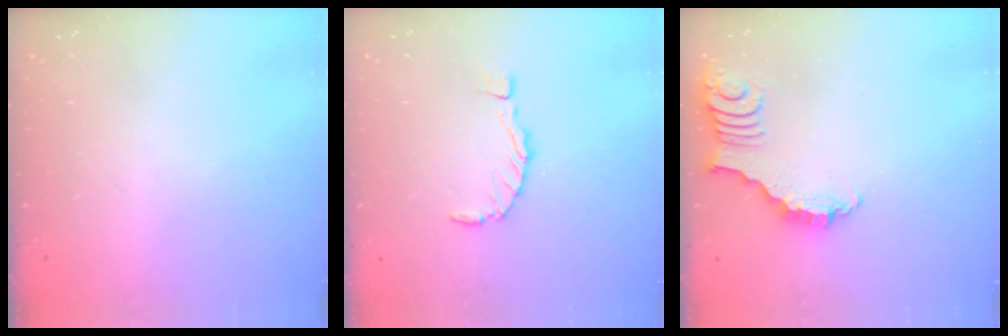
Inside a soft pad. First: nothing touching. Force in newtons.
{"total": 0.7, "press": 0.7, "slide": 0.2}
{"total": 2.8, "press": 2.8, "slide": 0.4}